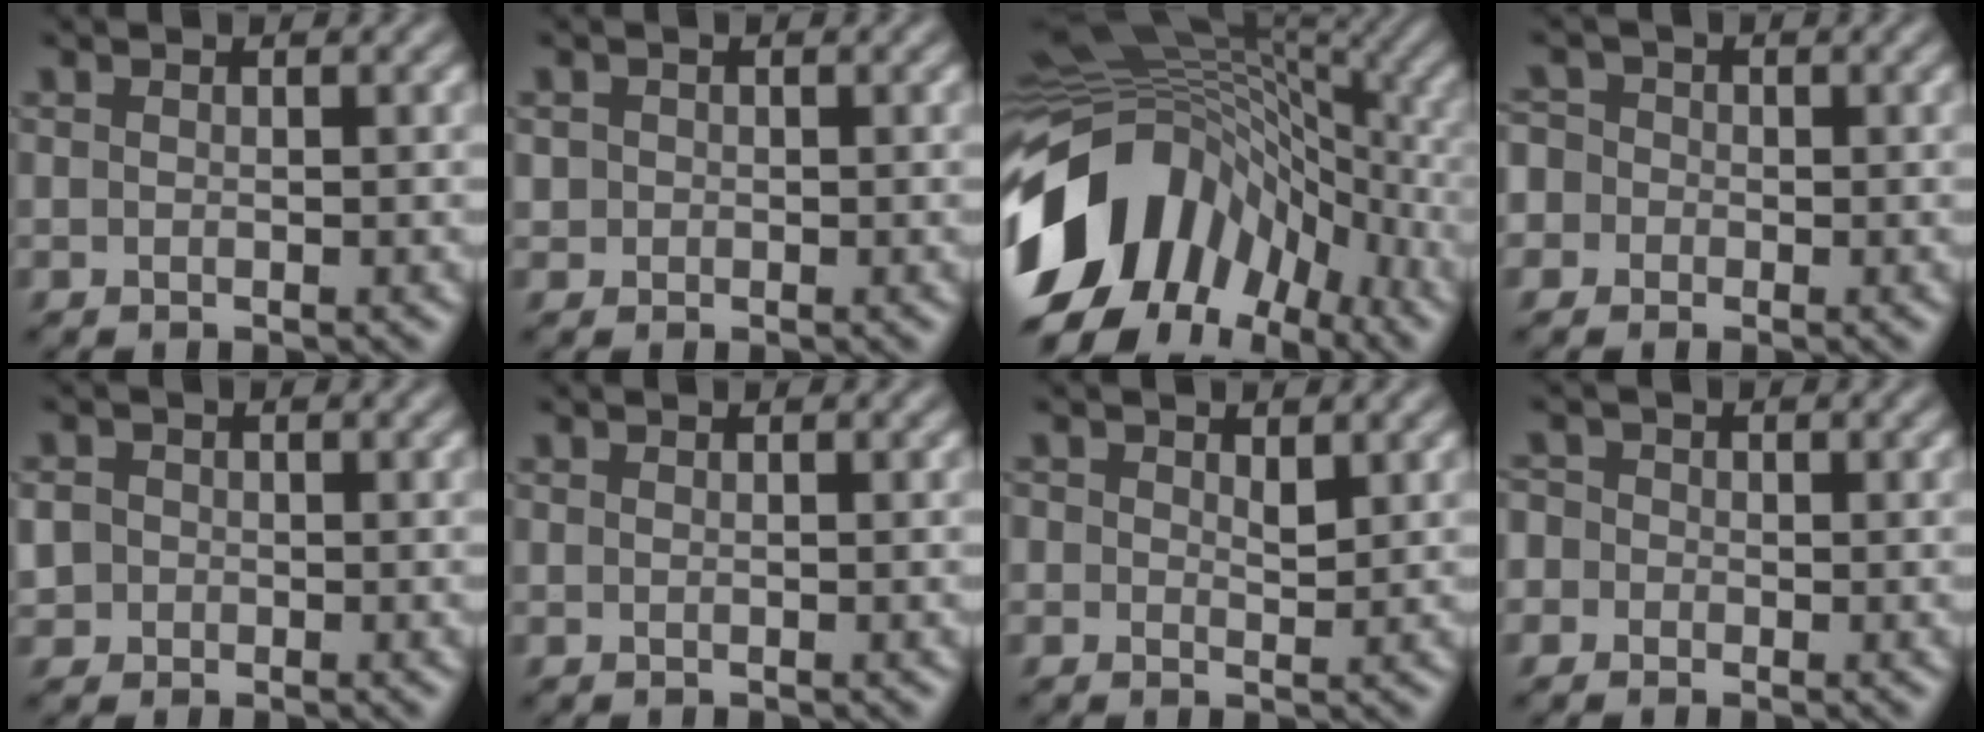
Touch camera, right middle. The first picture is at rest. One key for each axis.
{"total": 1.0, "fx": 0.0, "fy": 1.0, "fz": 0.1, "tx": 0.007, "ty": -0.003, "tz": -0.001}
{"total": 15.4, "fx": -5.5, "fy": 10.8, "fz": 9.6, "tx": -0.187, "ty": 0.003, "tz": -0.102}
{"total": 4.1, "fx": -0.9, "fy": 3.9, "fz": 1.1, "tx": -0.007, "ty": 0.024, "tz": -0.053}
{"total": 2.7, "fx": -0.4, "fy": 2.6, "fz": 0.8, "tx": -0.013, "ty": 0.012, "tz": -0.019}
{"total": 0.0}
{"total": 1.4, "fx": 0.4, "fy": 0.9, "fz": 0.9, "tx": -0.013, "ty": 0.000, "tz": 0.006}
{"total": 2.5, "fx": -0.3, "fy": 2.3, "fz": 0.7, "tx": 0.008, "ty": 0.020, "tz": -0.036}